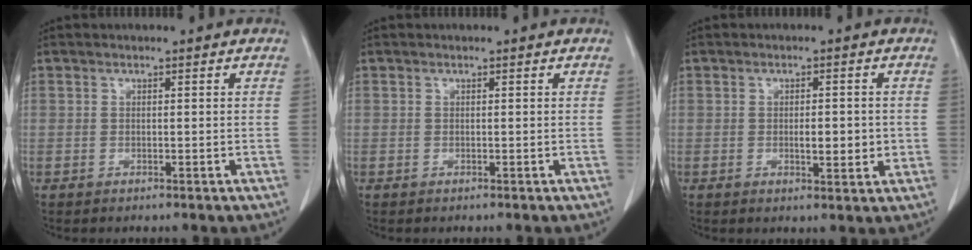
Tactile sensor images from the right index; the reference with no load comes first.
{"total": 0.0}
{"total": 3.8, "force": [-0.3, 1.3, 3.6], "torque": [-0.056, -0.002, 0.000]}